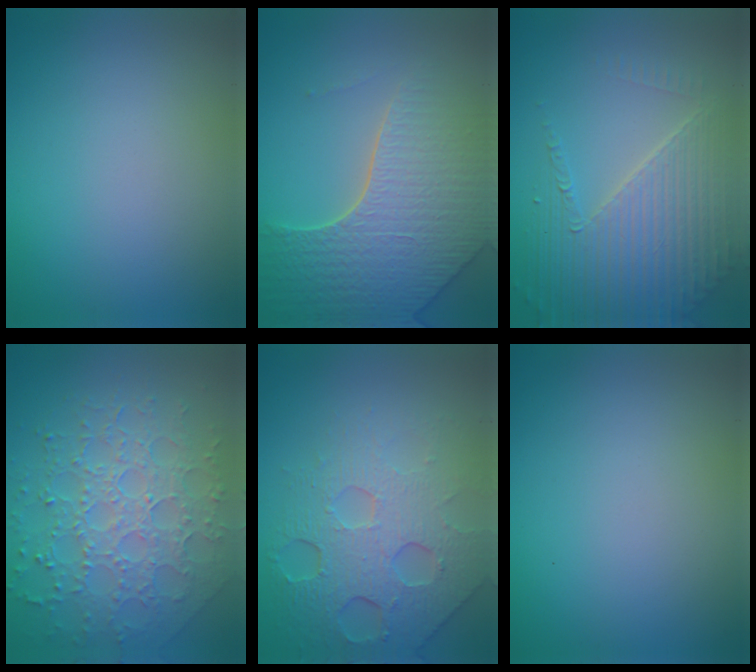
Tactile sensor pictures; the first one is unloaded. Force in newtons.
{"total": 6.8, "press": 5.5, "slide": 3.9}
{"total": 6.5, "press": 4.9, "slide": 4.3}
{"total": 7.2, "press": 5.1, "slide": 5.1}
{"total": 7.5, "press": 5.2, "slide": 5.4}
{"total": 0.0}